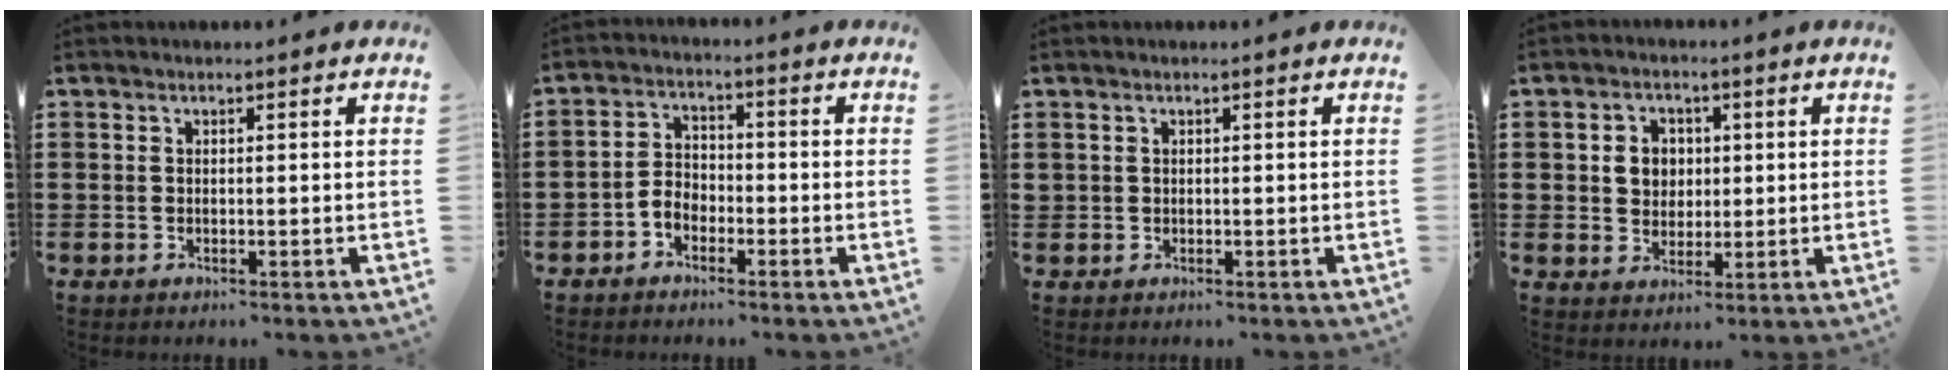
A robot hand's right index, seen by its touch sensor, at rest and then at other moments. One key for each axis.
{"total": 3.2, "fx": -2.0, "fy": 2.1, "fz": 1.3, "tx": -0.037, "ty": 0.005, "tz": -0.043}
{"total": 0.7, "fx": 0.3, "fy": 0.6, "fz": 0.1, "tx": -0.004, "ty": 0.002, "tz": 0.006}
{"total": 4.3, "fx": 0.7, "fy": 3.9, "fz": 1.8, "tx": -0.043, "ty": 0.010, "tz": 0.008}